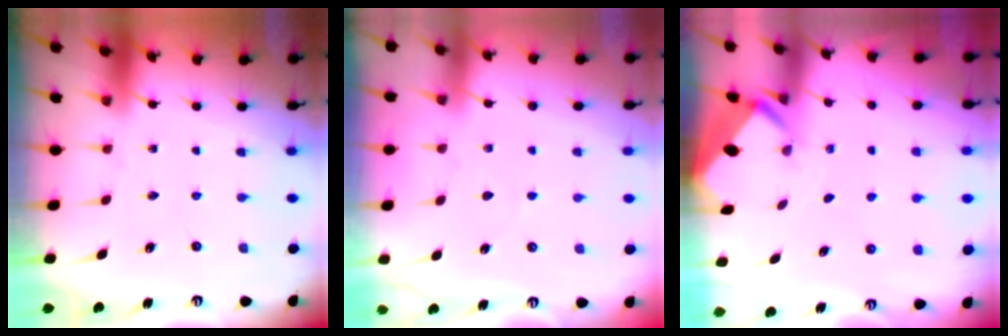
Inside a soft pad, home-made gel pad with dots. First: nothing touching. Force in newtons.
{"total": 2.7, "press": 2.7, "slide": 0.4}
{"total": 2.2, "press": 2.2, "slide": 0.2}